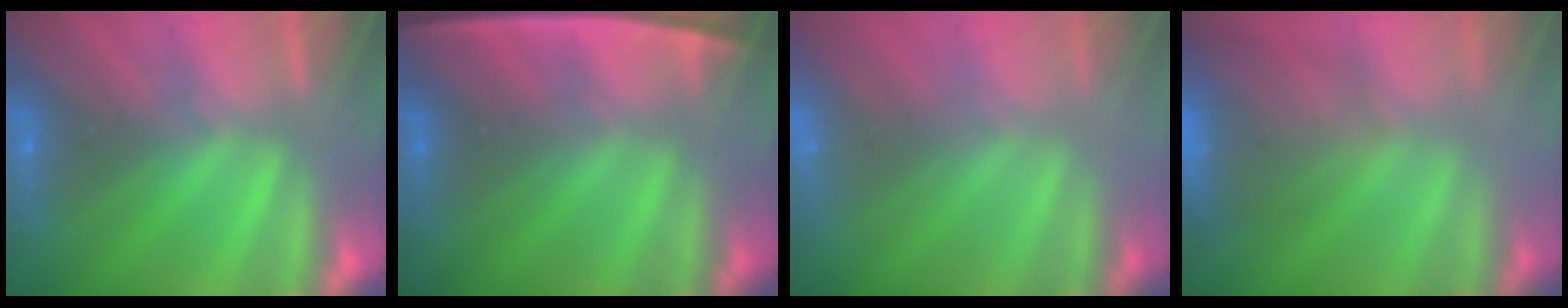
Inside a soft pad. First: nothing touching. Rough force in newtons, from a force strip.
{"total": 2.4}
{"total": 3.0}
{"total": 6.0}